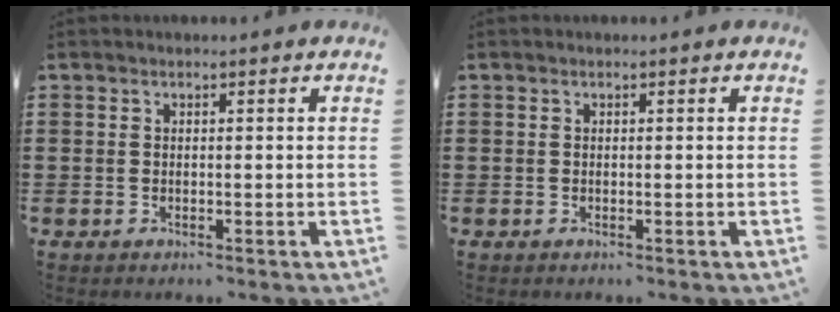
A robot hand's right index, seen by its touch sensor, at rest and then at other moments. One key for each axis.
{"total": 0.0}